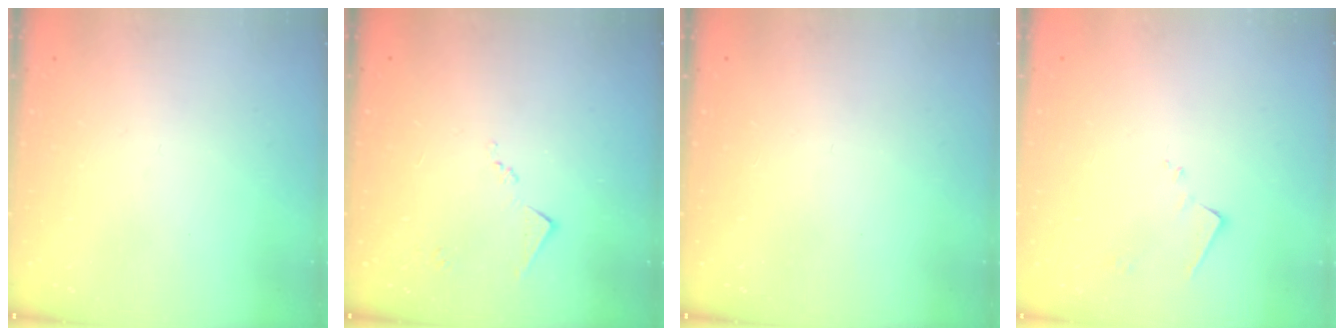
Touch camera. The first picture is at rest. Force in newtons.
{"total": 6.4, "press": 6.4, "slide": 0.8}
{"total": 0.0}
{"total": 8.0, "press": 8.0, "slide": 0.1}